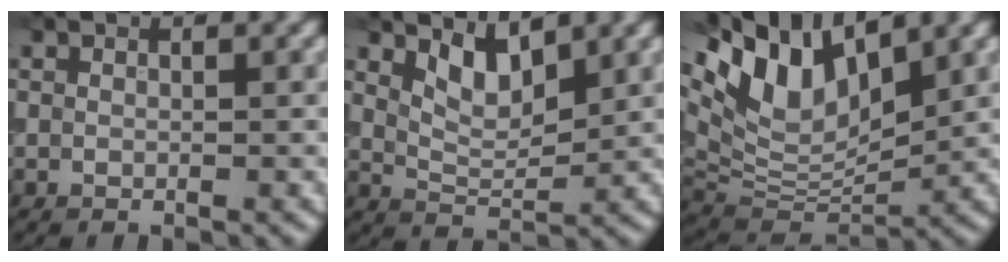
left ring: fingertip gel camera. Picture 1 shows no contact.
{"total": 3.4, "force": [2.0, 1.4, 2.4], "torque": [-0.046, -0.007, 0.040]}
{"total": 9.7, "force": [5.5, 4.9, 6.3], "torque": [-0.130, 0.007, 0.102]}